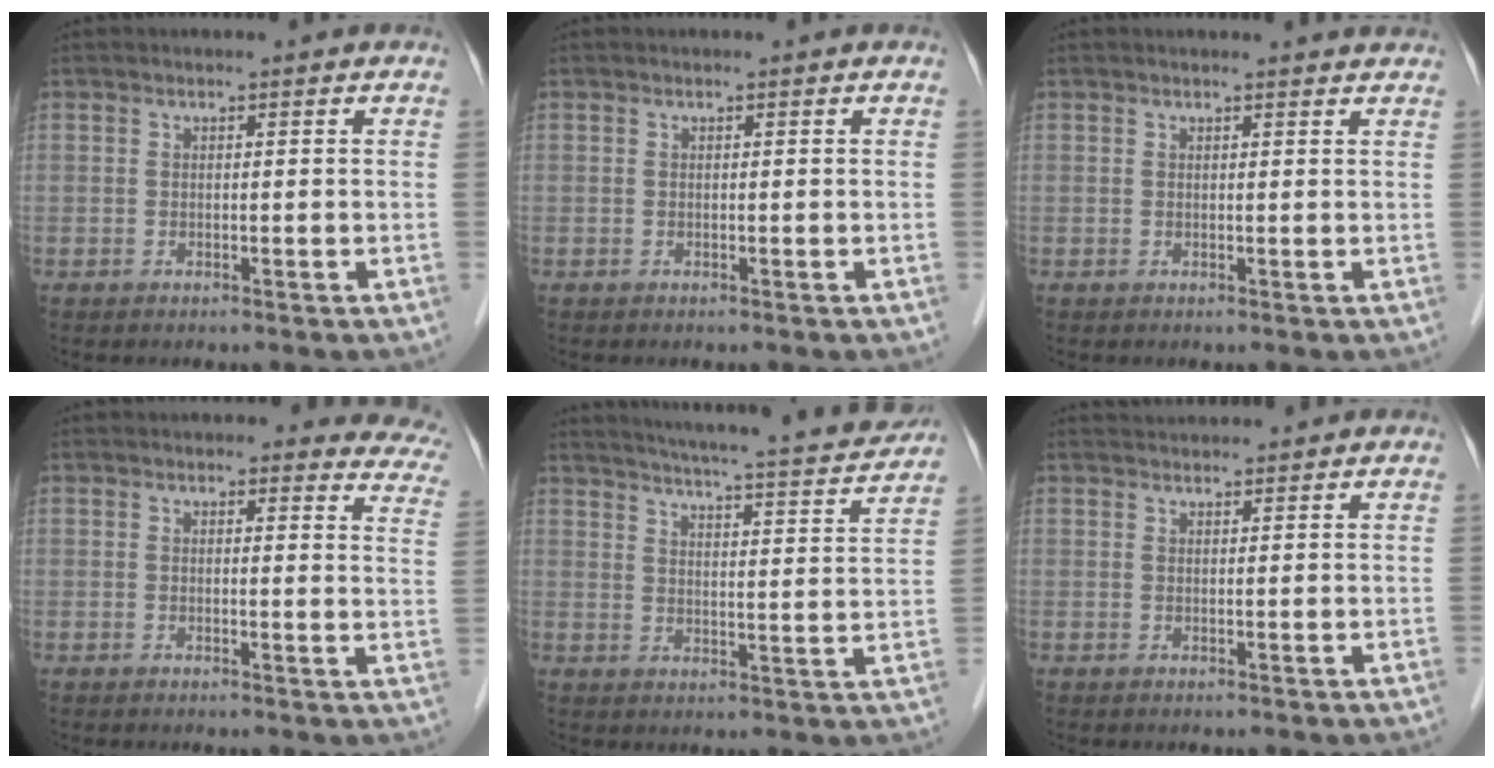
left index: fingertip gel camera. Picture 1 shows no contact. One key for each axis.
{"total": 0.0}
{"total": 3.0, "fx": 2.9, "fy": 0.1, "fz": 0.5, "tx": -0.011, "ty": 0.001, "tz": 0.023}
{"total": 10.1, "fx": 9.7, "fy": 2.5, "fz": 1.5, "tx": 0.031, "ty": -0.046, "tz": 0.061}
{"total": 19.2, "fx": 17.5, "fy": 1.3, "fz": 7.7, "tx": -0.119, "ty": -0.024, "tz": 0.222}
{"total": 3.9, "fx": 3.9, "fy": 0.3, "fz": 0.5, "tx": -0.012, "ty": 0.033, "tz": 0.058}